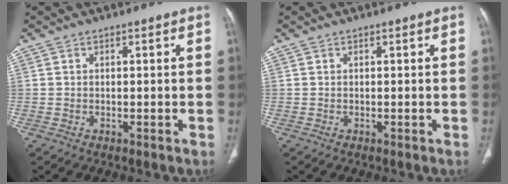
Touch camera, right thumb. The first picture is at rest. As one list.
[{"total": 0.0}]